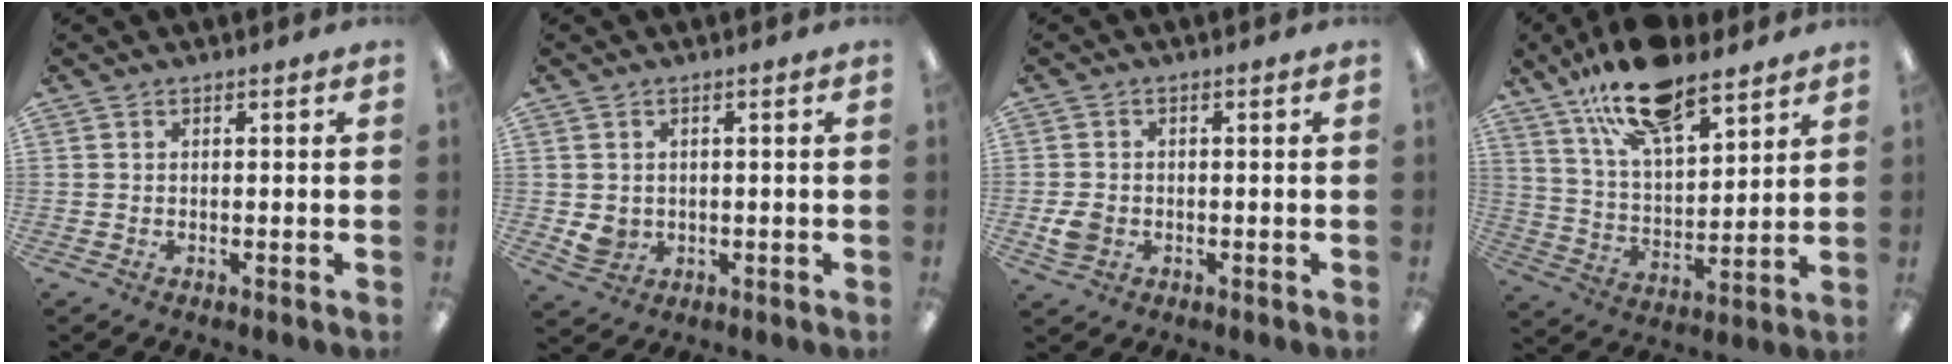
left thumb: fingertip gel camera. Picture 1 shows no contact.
{"total": 3.6, "force": [0.4, 3.4, 1.3], "torque": [-0.024, 0.000, 0.009]}
{"total": 3.7, "force": [-0.9, 3.1, 1.9], "torque": [-0.028, 0.001, -0.017]}
{"total": 17.6, "force": [13.3, 6.7, 9.4], "torque": [-0.168, -0.067, 0.233]}